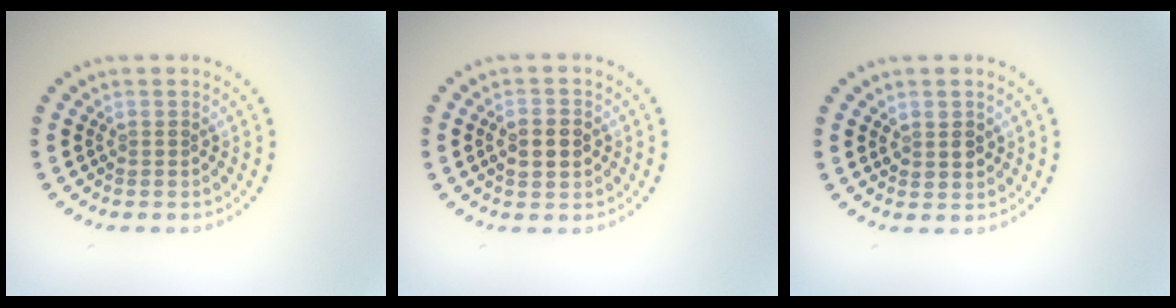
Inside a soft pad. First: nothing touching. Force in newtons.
{"total": 3.5, "press": 3.5, "slide": 0.2}
{"total": 1.5, "press": 1.4, "slide": 0.6}